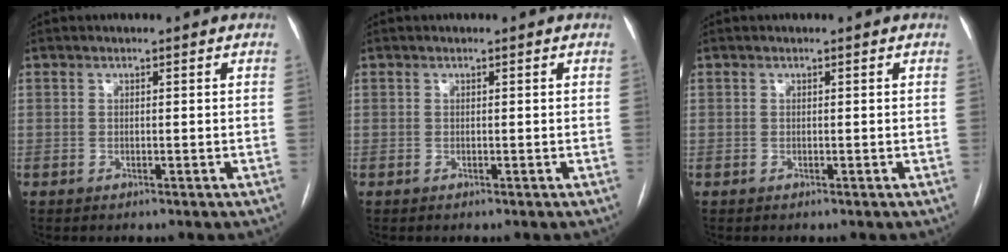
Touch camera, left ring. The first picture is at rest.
{"total": 0.0}
{"total": 0.0}